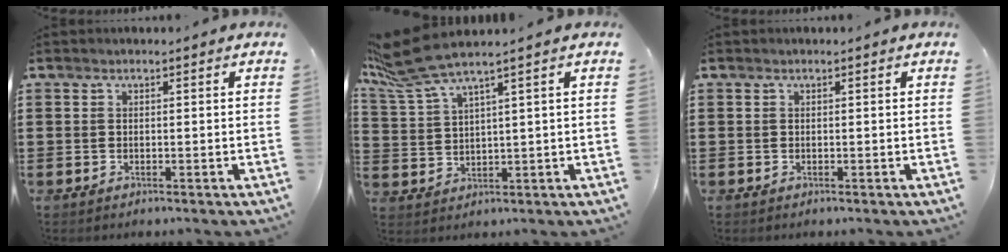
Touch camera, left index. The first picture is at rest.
{"total": 7.2, "force": [5.2, 0.8, 4.9], "torque": [-0.135, -0.020, 0.088]}
{"total": 0.0}